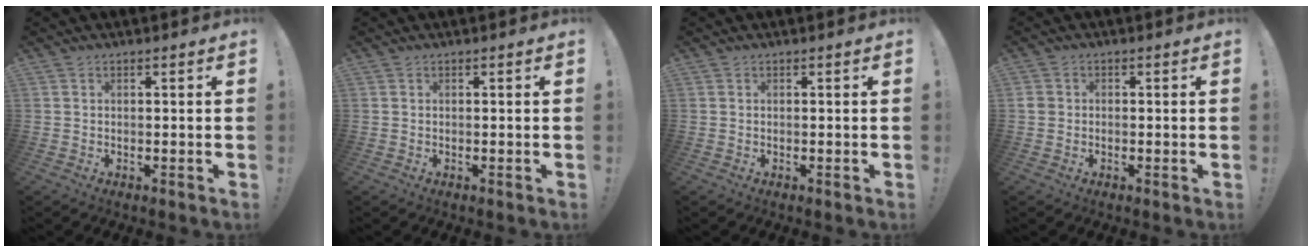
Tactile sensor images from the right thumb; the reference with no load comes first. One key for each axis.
{"total": 0.0}
{"total": 0.0}
{"total": 1.9, "fx": -0.4, "fy": 1.8, "fz": 0.5, "tx": -0.015, "ty": 0.010, "tz": -0.005}